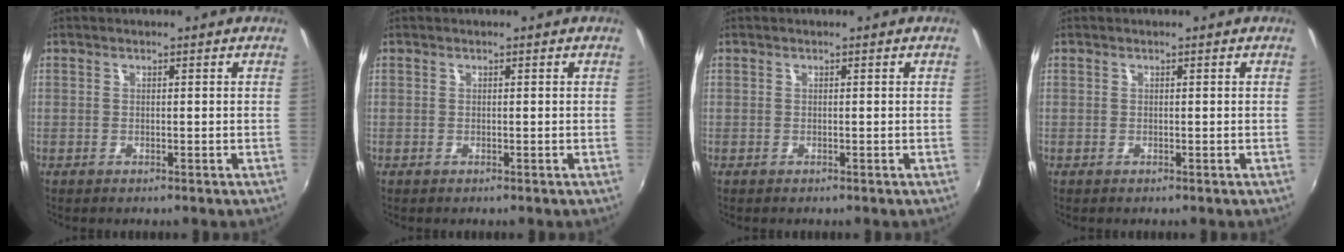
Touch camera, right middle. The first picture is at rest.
{"total": 0.0}
{"total": 0.0}
{"total": 0.0}